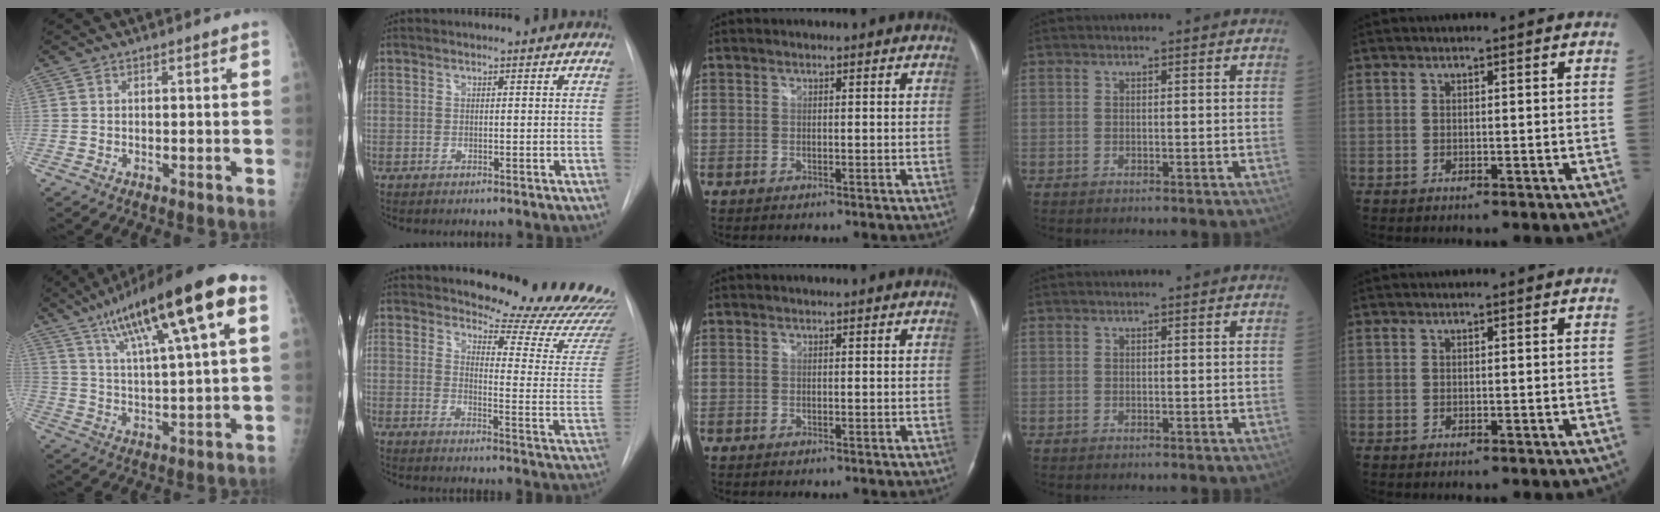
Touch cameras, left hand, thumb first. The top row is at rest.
{"thumb": {"total": 21.1, "force": [10.0, 4.1, 18.2], "torque": [-0.294, 0.005, 0.167]}, "index": {"total": 18.9, "force": [18.5, 1.1, 4.0], "torque": [-0.046, -0.144, 0.210]}}